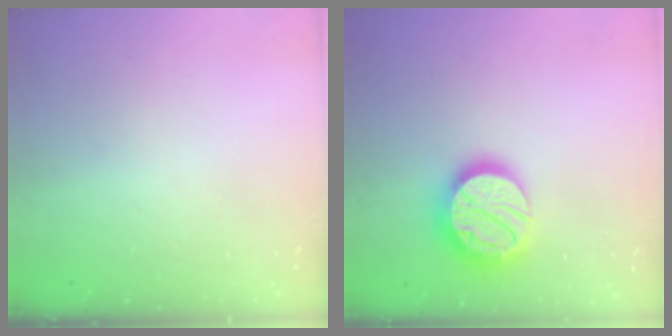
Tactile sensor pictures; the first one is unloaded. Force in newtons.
{"total": 19.6, "press": 19.6, "slide": 1.3}